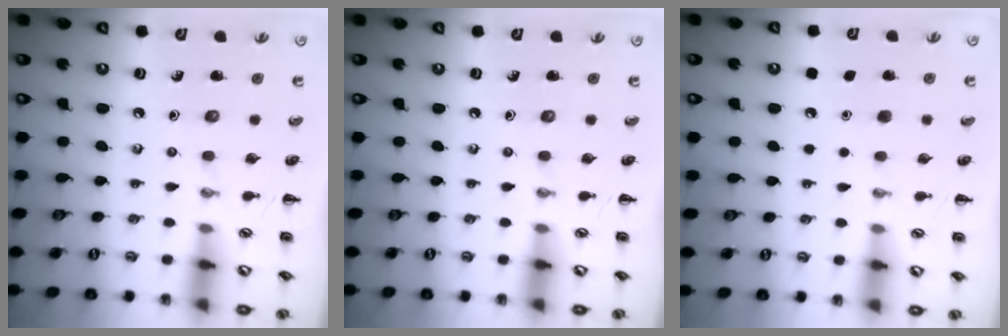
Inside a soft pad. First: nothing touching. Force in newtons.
{"total": 0.0}
{"total": 1.6, "press": 1.6, "slide": 0.1}